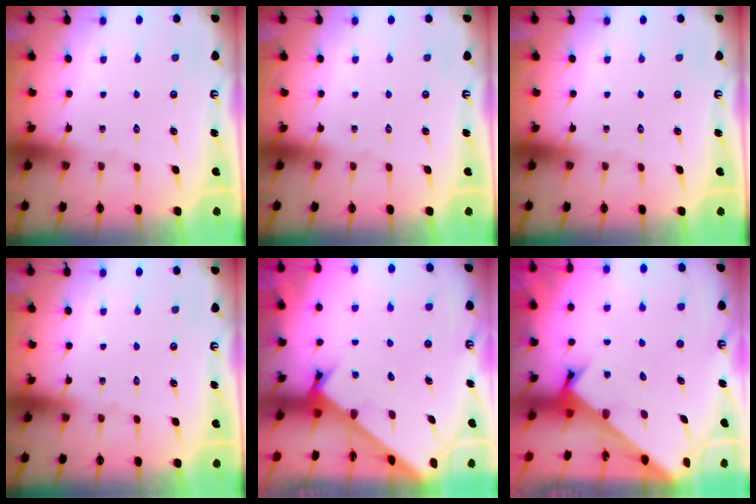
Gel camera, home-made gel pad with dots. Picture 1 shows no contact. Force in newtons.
{"total": 0.0}
{"total": 0.0}
{"total": 0.0}
{"total": 2.4, "press": 2.4, "slide": 0.2}
{"total": 2.5, "press": 2.5, "slide": 0.3}